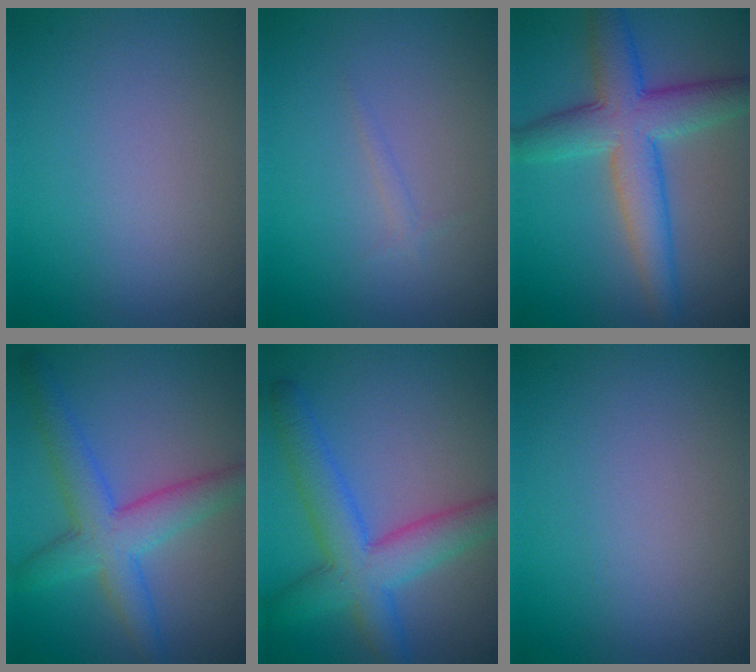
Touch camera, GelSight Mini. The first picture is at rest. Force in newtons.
{"total": 0.6, "press": 0.6, "slide": 0.0}
{"total": 7.1, "press": 7.1, "slide": 0.2}
{"total": 5.5, "press": 5.5, "slide": 0.1}
{"total": 5.3, "press": 5.2, "slide": 0.3}
{"total": 0.0}